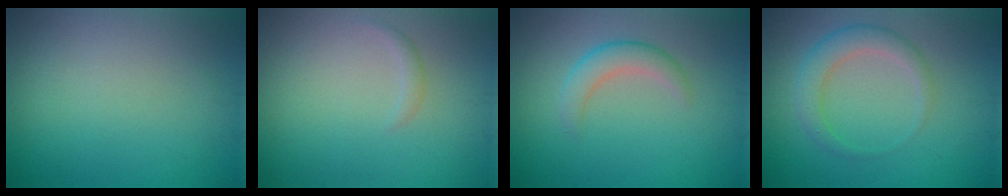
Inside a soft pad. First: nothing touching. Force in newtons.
{"total": 0.8, "press": 0.8, "slide": 0.1}
{"total": 2.6, "press": 2.5, "slide": 0.3}
{"total": 3.0, "press": 3.0, "slide": 0.1}